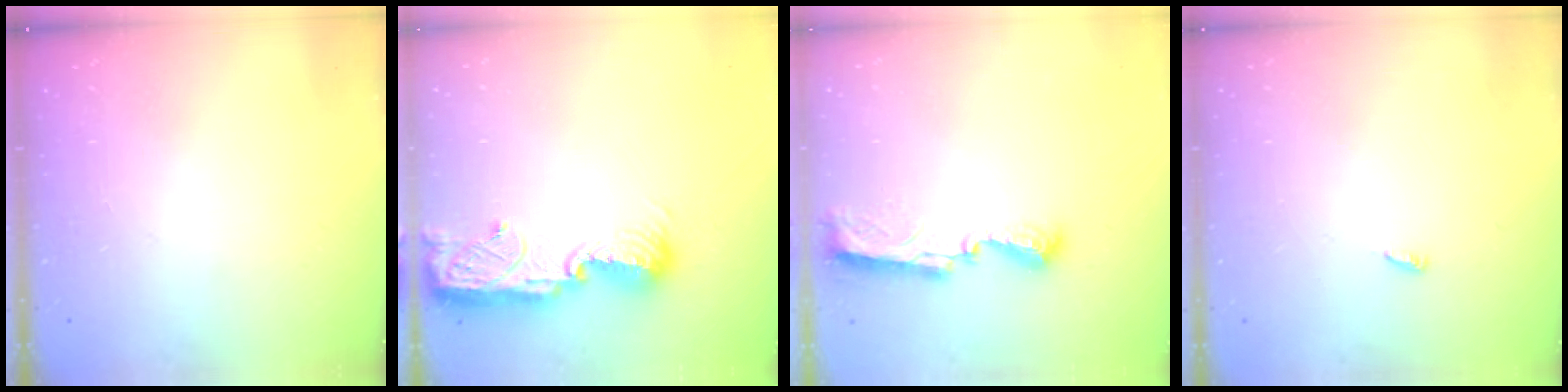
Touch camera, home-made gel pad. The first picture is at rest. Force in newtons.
{"total": 11.6, "press": 11.5, "slide": 1.1}
{"total": 8.3, "press": 8.2, "slide": 0.4}
{"total": 2.5, "press": 2.5, "slide": 0.2}